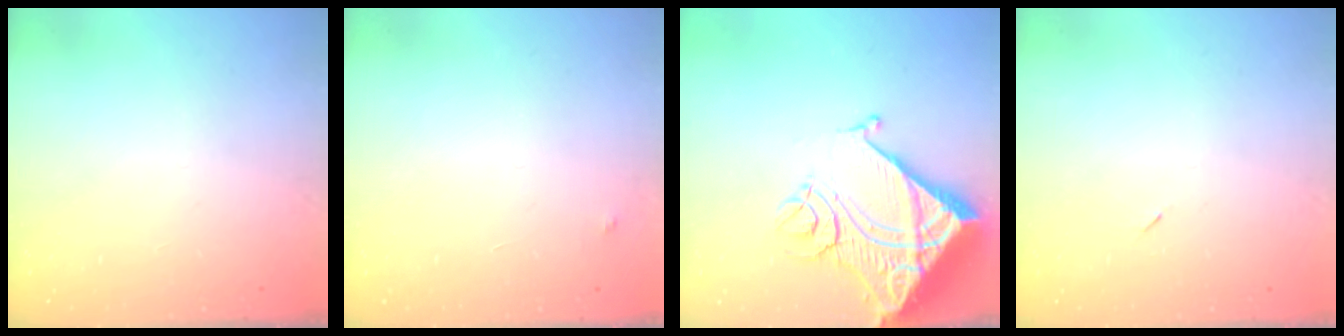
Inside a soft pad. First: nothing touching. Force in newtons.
{"total": 4.0, "press": 4.0, "slide": 0.2}
{"total": 20.9, "press": 20.7, "slide": 2.6}
{"total": 2.6, "press": 2.3, "slide": 1.2}